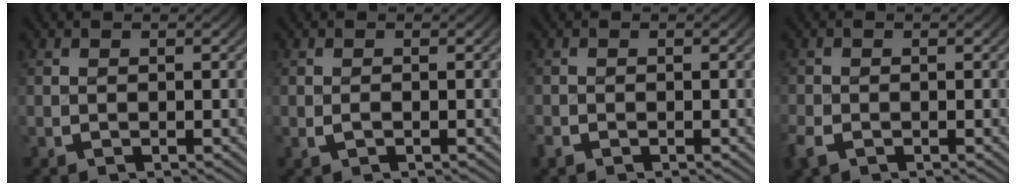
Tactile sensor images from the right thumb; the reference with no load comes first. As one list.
[{"total": 0.5, "force": [-0.4, 0.2, 0.3], "torque": [-0.014, -0.008, -0.002]}, {"total": 0.9, "force": [-0.8, 0.4, -0.1], "torque": [-0.003, -0.005, -0.015]}, {"total": 1.5, "force": [-1.2, 0.8, 0.2], "torque": [-0.012, -0.007, -0.020]}]